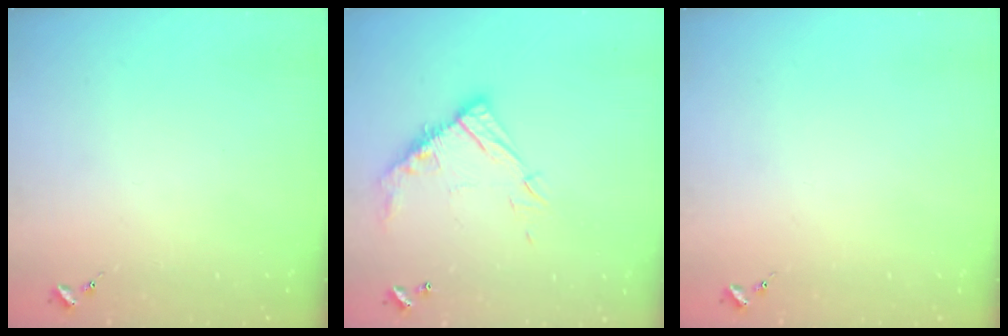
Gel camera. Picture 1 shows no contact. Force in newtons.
{"total": 13.1, "press": 13.1, "slide": 1.1}
{"total": 0.0}